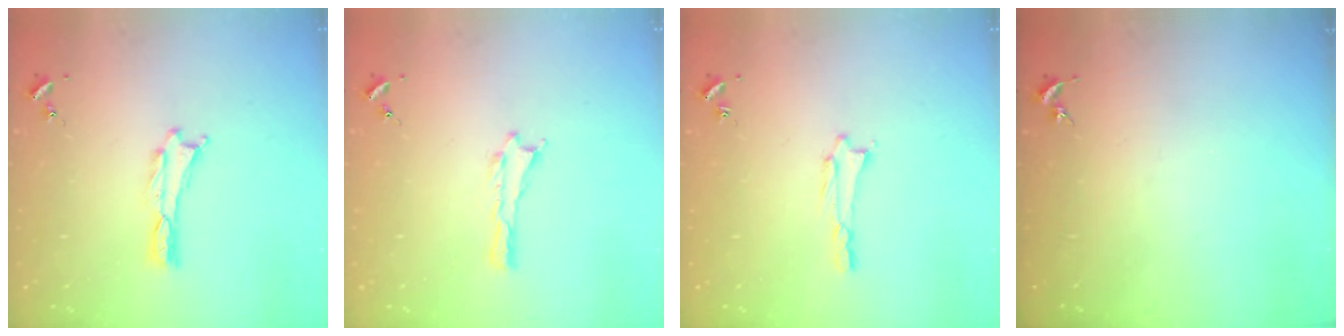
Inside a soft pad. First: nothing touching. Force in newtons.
{"total": 0.0}
{"total": 0.7, "press": 0.7, "slide": 0.1}
{"total": 0.0}